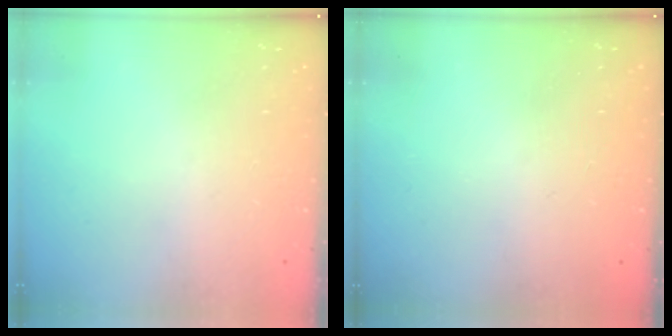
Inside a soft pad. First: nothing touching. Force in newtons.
{"total": 0.0}